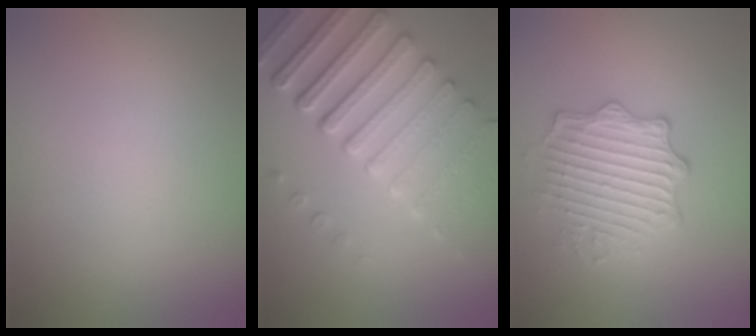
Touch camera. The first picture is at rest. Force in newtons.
{"total": 7.4, "press": 5.5, "slide": 4.9}
{"total": 4.2, "press": 3.8, "slide": 1.7}